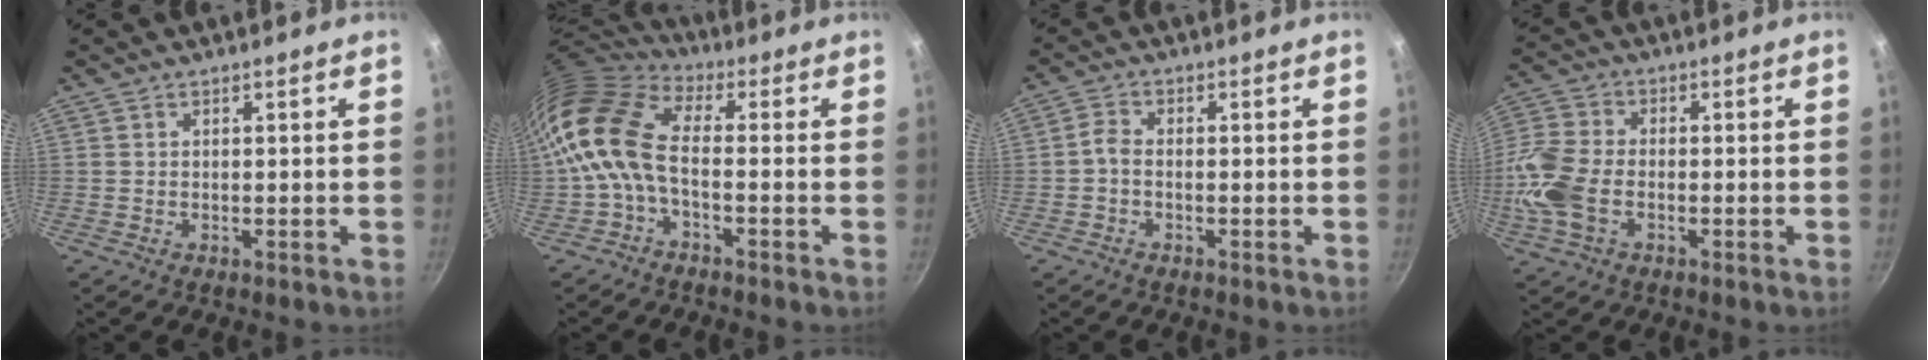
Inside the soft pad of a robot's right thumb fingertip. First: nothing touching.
{"total": 11.6, "force": [-2.2, 6.3, 9.5], "torque": [-0.180, 0.034, -0.061]}
{"total": 2.3, "force": [-0.9, 1.2, 1.6], "torque": [-0.040, 0.013, -0.026]}
{"total": 11.7, "force": [-3.0, 7.4, 8.6], "torque": [-0.190, 0.021, -0.075]}